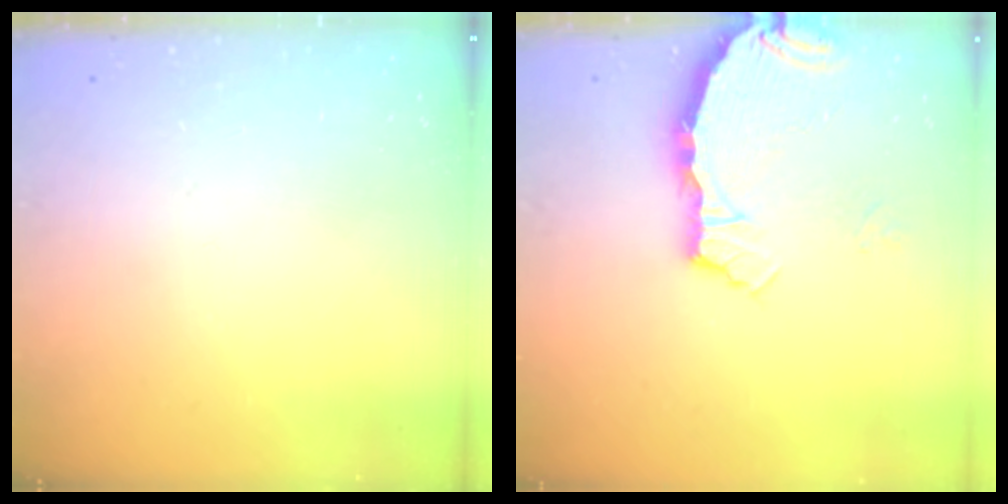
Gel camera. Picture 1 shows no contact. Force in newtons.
{"total": 3.4, "press": 3.4, "slide": 0.4}